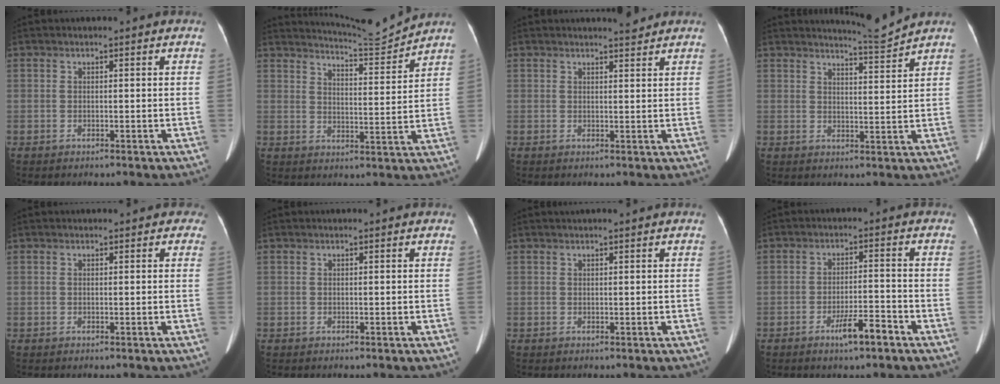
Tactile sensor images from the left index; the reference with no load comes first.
{"total": 7.8, "force": [7.5, -1.9, 0.0], "torque": [-0.020, -0.032, 0.122]}
{"total": 2.3, "force": [2.2, 0.0, 0.6], "torque": [-0.011, -0.004, 0.031]}
{"total": 4.2, "force": [3.9, -1.6, -0.2], "torque": [-0.007, -0.026, 0.067]}
{"total": 0.8, "force": [0.5, 0.6, 0.2], "torque": [0.010, 0.001, -0.003]}
{"total": 0.0}
{"total": 1.7, "force": [1.4, 0.0, 1.0], "torque": [-0.007, 0.026, 0.023]}
{"total": 4.9, "force": [-3.4, 0.6, 3.5], "torque": [-0.065, -0.004, -0.057]}